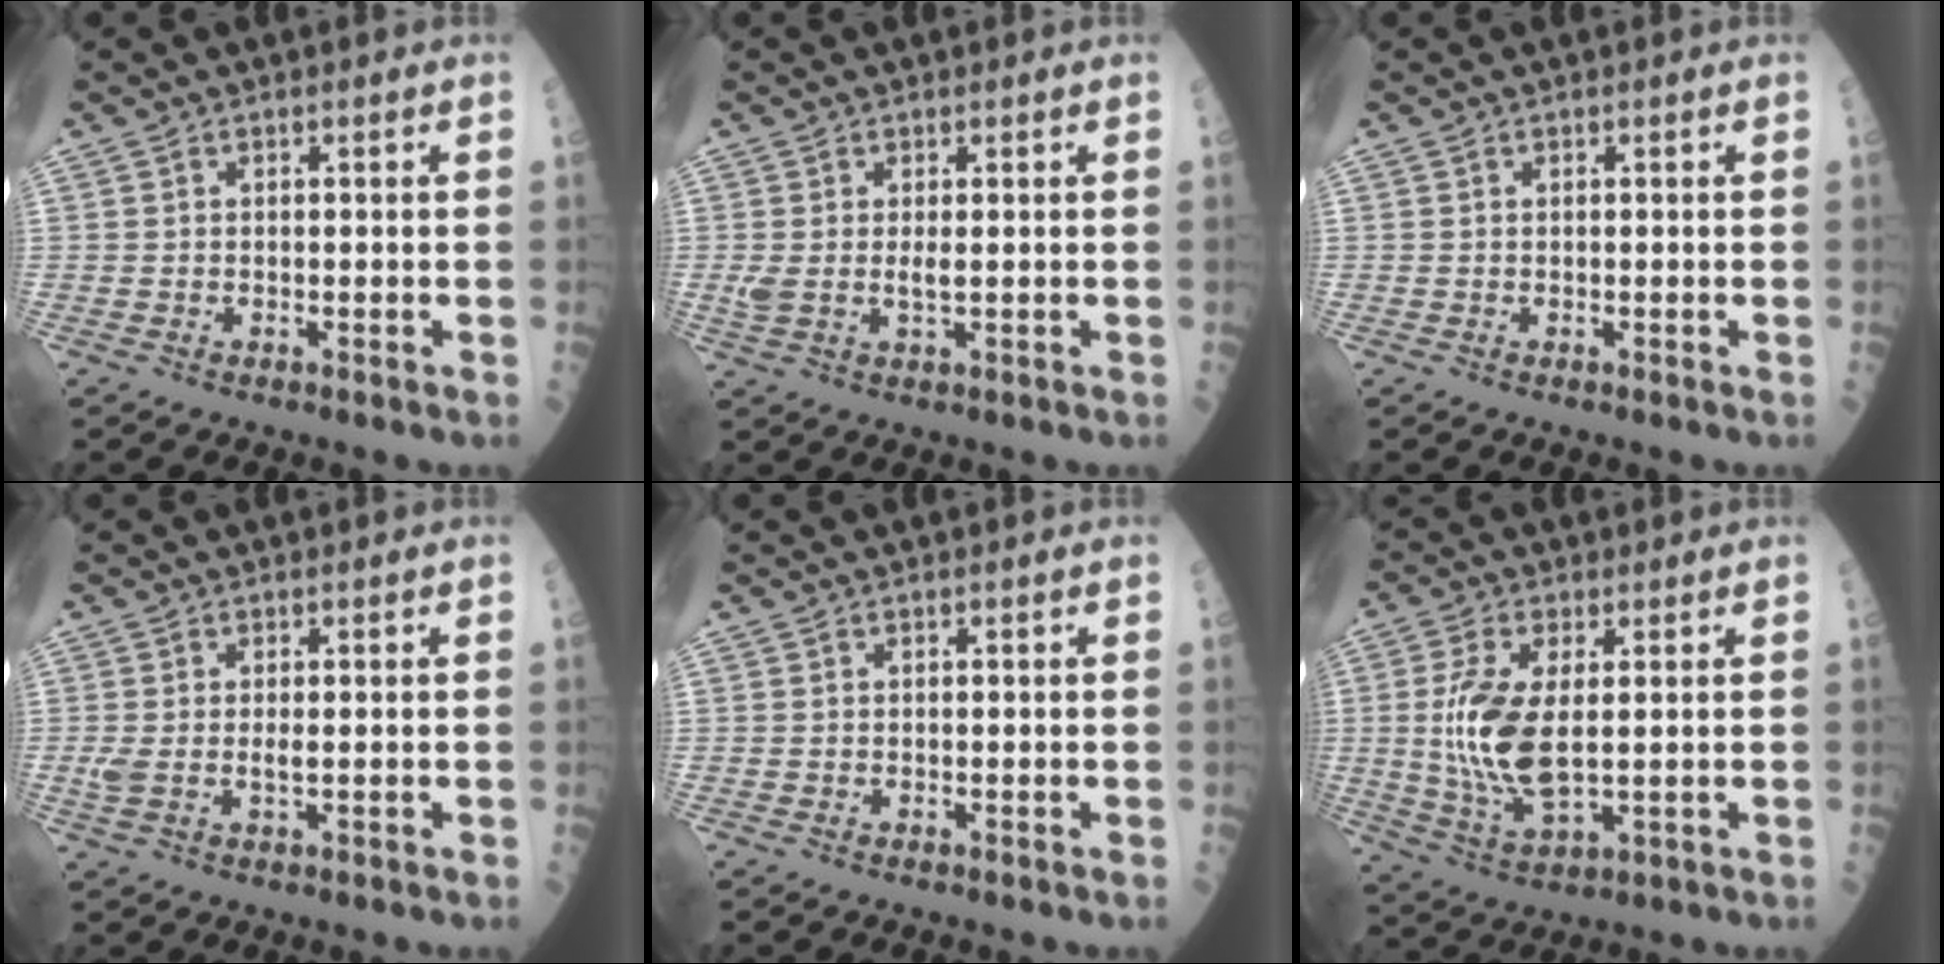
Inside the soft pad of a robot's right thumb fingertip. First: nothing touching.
{"total": 3.3, "force": [0.3, 1.2, 3.1], "torque": [-0.072, -0.001, 0.011]}
{"total": 0.0}
{"total": 3.3, "force": [0.0, 1.2, 3.0], "torque": [-0.076, 0.001, 0.002]}
{"total": 0.0}
{"total": 12.1, "force": [0.7, 5.1, 11.0], "torque": [-0.239, -0.014, 0.022]}